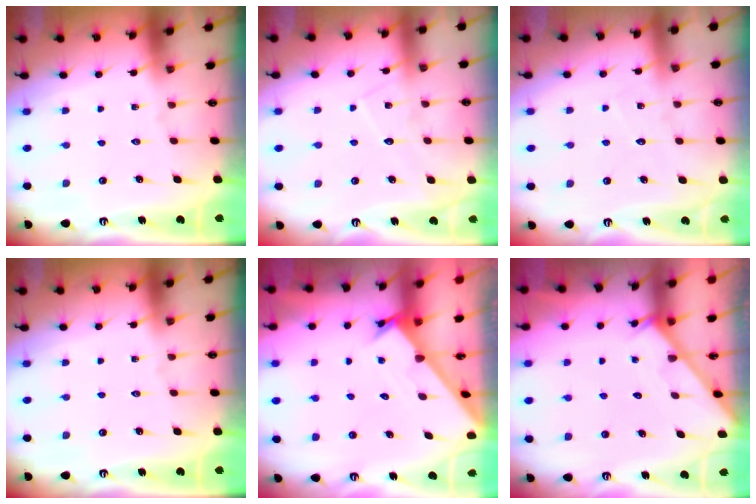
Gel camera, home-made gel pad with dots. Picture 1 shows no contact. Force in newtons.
{"total": 5.9, "press": 5.9, "slide": 0.5}
{"total": 3.5, "press": 3.5, "slide": 0.4}
{"total": 0.0}
{"total": 1.7, "press": 1.7, "slide": 0.1}
{"total": 2.0, "press": 2.0, "slide": 0.1}